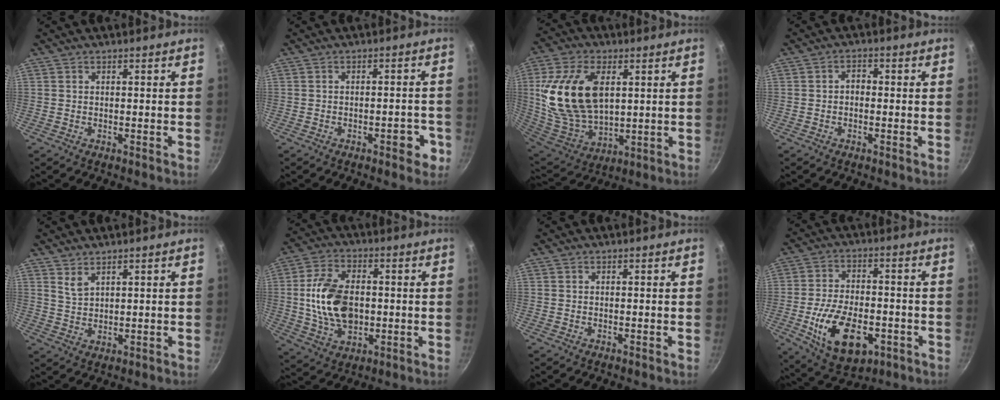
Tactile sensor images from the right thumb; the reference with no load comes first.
{"total": 4.3, "force": [-2.0, 1.9, 3.3], "torque": [-0.028, 0.019, -0.024]}
{"total": 20.4, "force": [4.3, 12.4, 15.6], "torque": [-0.290, -0.020, 0.092]}
{"total": 2.1, "force": [-0.5, 1.5, 1.4], "torque": [-0.015, 0.014, -0.010]}
{"total": 3.1, "force": [2.3, 1.2, 1.6], "torque": [-0.031, -0.019, 0.048]}
{"total": 14.2, "force": [0.0, 9.3, 10.8], "torque": [-0.181, 0.009, 0.002]}
{"total": 0.0}
{"total": 15.9, "force": [-5.1, 9.0, 12.1], "torque": [-0.194, 0.013, -0.075]}